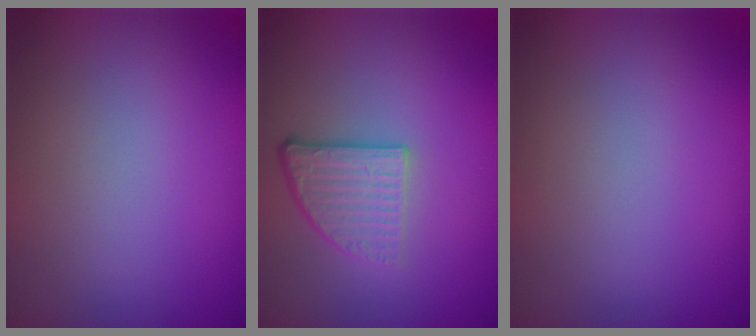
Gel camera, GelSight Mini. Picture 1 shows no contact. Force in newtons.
{"total": 3.8, "press": 2.5, "slide": 2.9}
{"total": 0.0}